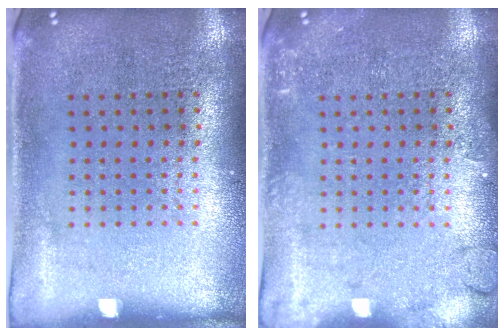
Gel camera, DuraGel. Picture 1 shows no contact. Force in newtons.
{"total": 1.9, "press": 1.8, "slide": 0.2}